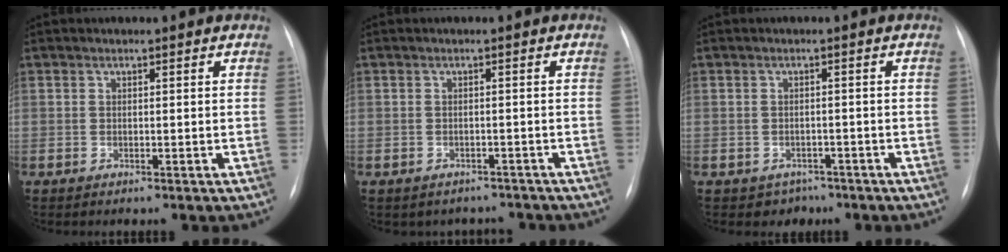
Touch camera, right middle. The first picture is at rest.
{"total": 4.4, "force": [-3.8, 2.2, -0.1], "torque": [0.008, 0.016, -0.043]}
{"total": 2.8, "force": [-1.8, 2.1, 0.0], "torque": [-0.002, 0.010, -0.020]}